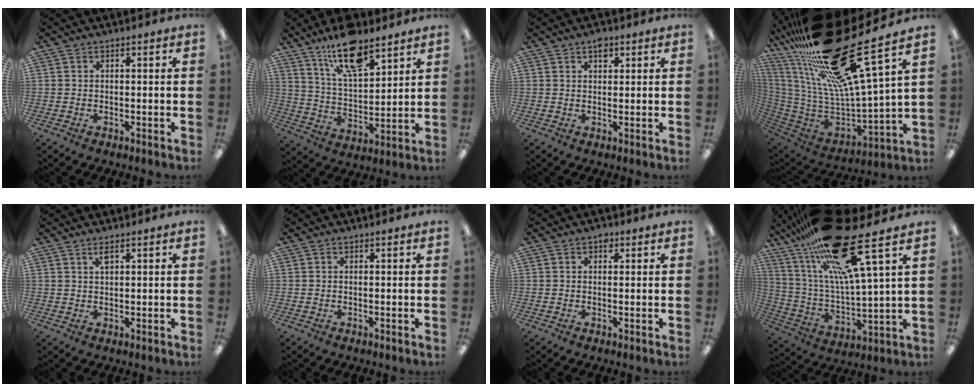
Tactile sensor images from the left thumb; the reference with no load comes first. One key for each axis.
{"total": 14.8, "fx": 10.8, "fy": 5.2, "fz": 8.8, "tx": -0.148, "ty": -0.054, "tz": 0.185}
{"total": 2.7, "fx": 1.8, "fy": 1.5, "fz": 1.4, "tx": -0.006, "ty": -0.008, "tz": 0.027}
{"total": 32.0, "fx": 19.6, "fy": 9.2, "fz": 23.6, "tx": -0.384, "ty": -0.141, "tz": 0.348}
{"total": 2.3, "fx": 1.6, "fy": 0.6, "fz": 1.5, "tx": -0.027, "ty": 0.000, "tz": 0.026}
{"total": 0.0}
{"total": 1.6, "fx": 0.8, "fy": 1.1, "fz": 0.8, "tx": -0.001, "ty": -0.004, "tz": 0.011}
{"total": 27.6, "fx": 16.4, "fy": 7.6, "fz": 20.9, "tx": -0.385, "ty": -0.073, "tz": 0.261}